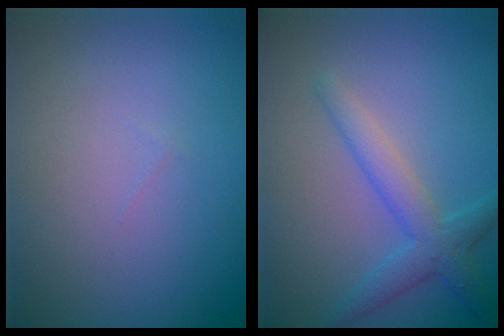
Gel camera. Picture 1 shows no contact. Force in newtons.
{"total": 2.9, "press": 2.9, "slide": 0.1}